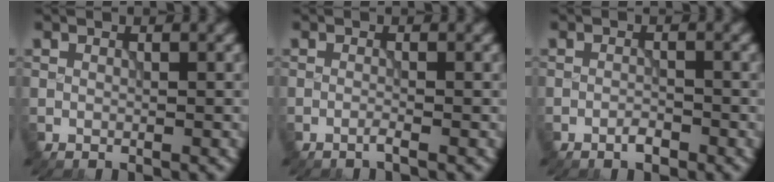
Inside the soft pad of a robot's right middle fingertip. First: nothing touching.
{"total": 0.8, "force": [-0.6, 0.0, 0.5], "torque": [-0.009, 0.003, -0.016]}
{"total": 1.2, "force": [-0.9, 0.4, 0.8], "torque": [-0.014, 0.002, -0.018]}